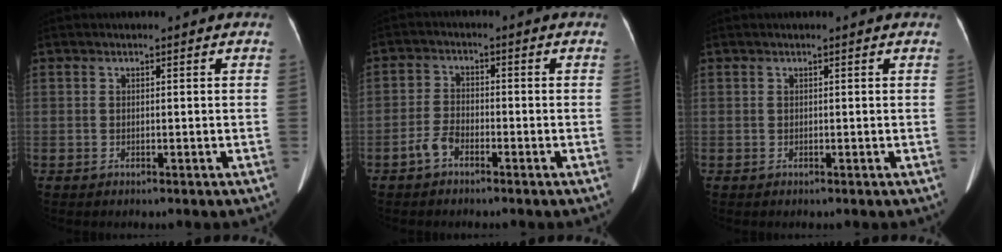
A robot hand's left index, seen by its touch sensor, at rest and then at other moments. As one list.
[{"total": 3.3, "force": [-2.4, 1.6, 1.7], "torque": [-0.042, -0.001, -0.045]}, {"total": 0.0}]